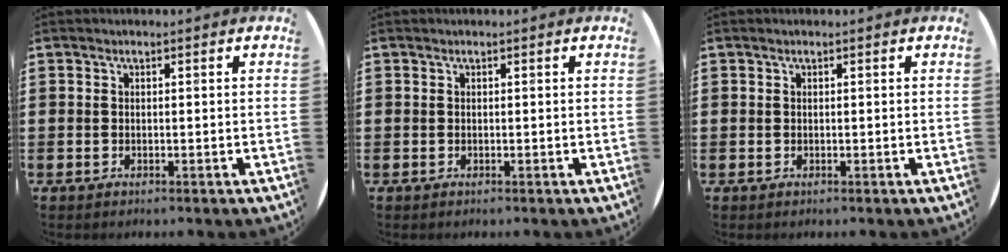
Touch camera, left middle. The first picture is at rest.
{"total": 0.0}
{"total": 0.0}